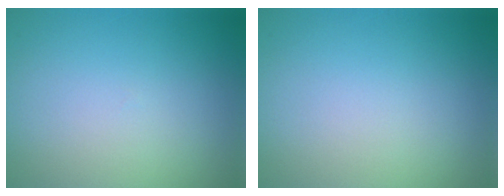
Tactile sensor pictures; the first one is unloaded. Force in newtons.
{"total": 0.0}